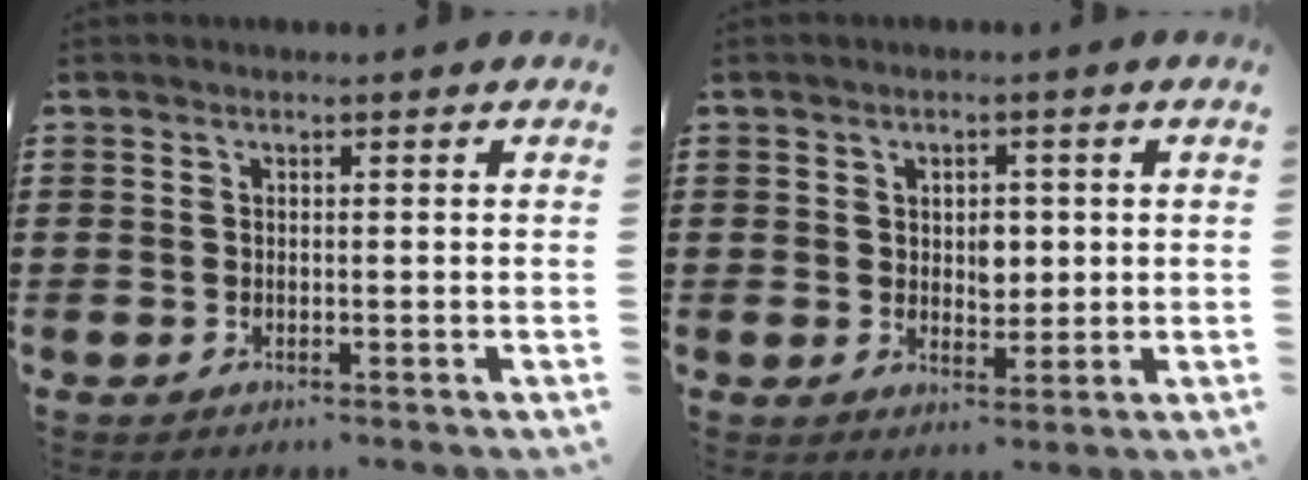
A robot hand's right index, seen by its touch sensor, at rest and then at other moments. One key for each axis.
{"total": 3.4, "fx": 0.6, "fy": 2.4, "fz": 2.3, "tx": -0.034, "ty": 0.004, "tz": 0.005}